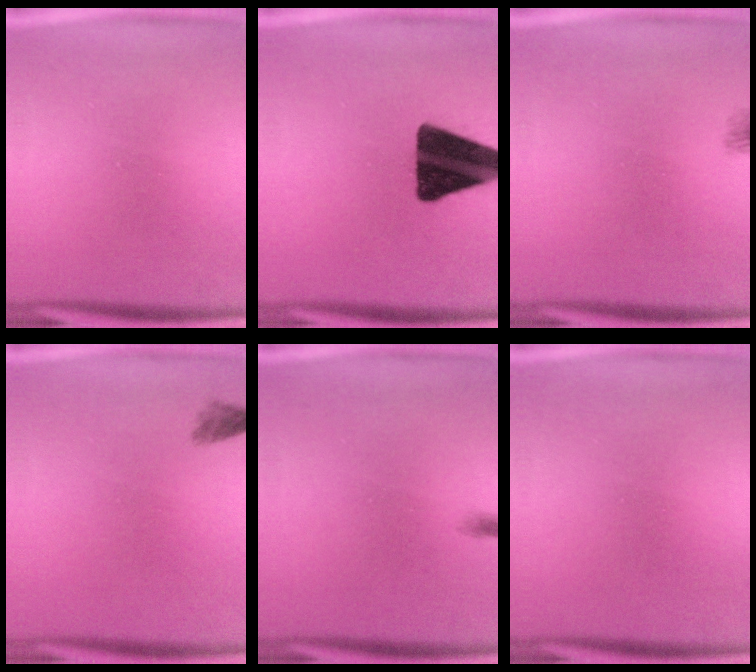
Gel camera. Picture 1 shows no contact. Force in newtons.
{"total": 17.1}
{"total": 1.6}
{"total": 1.6}
{"total": 0.6}
{"total": 1.6}